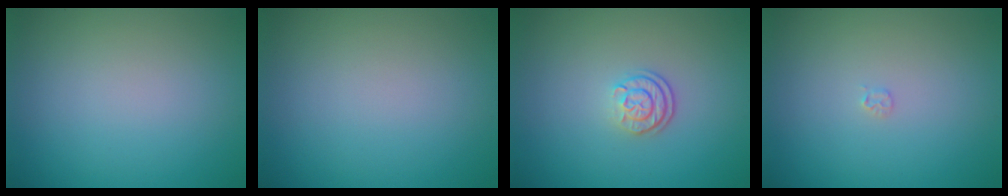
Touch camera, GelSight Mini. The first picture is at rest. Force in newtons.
{"total": 0.0}
{"total": 2.1, "press": 1.8, "slide": 1.2}
{"total": 0.5, "press": 0.5, "slide": 0.1}